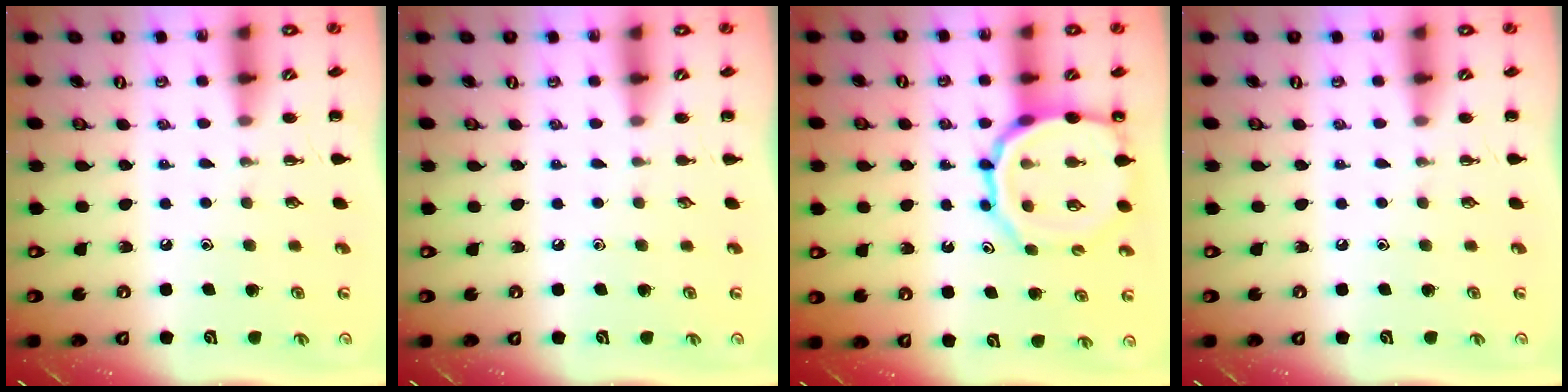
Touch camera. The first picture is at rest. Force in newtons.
{"total": 0.0}
{"total": 14.6, "press": 14.4, "slide": 2.3}
{"total": 0.0}